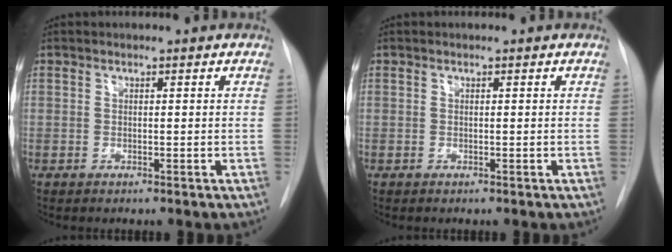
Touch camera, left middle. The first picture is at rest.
{"total": 0.0}